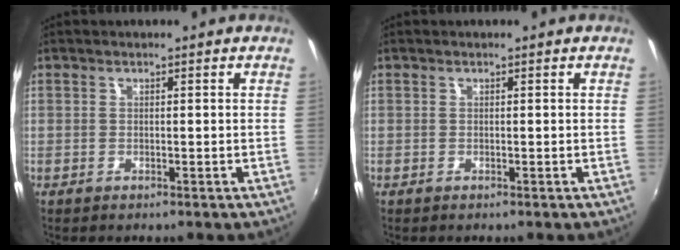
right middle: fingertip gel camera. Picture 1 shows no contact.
{"total": 0.0}